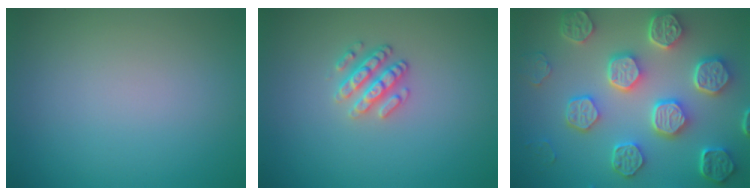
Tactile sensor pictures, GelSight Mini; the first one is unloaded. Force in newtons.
{"total": 2.5, "press": 2.3, "slide": 0.9}
{"total": 8.4, "press": 6.5, "slide": 5.3}